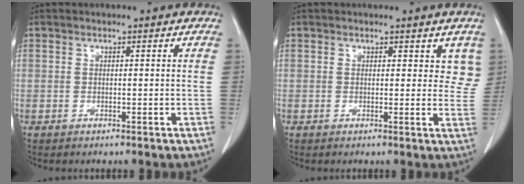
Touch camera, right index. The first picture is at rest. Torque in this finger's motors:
{"motor_torque": [-0.14, 0.06, 0.02, -0.01]}